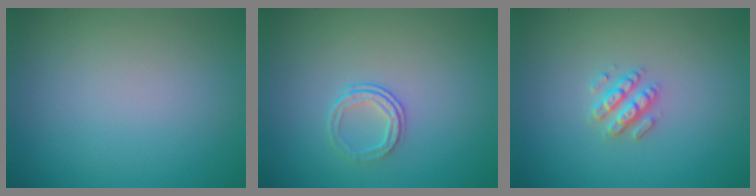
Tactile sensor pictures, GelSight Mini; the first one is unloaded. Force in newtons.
{"total": 1.7, "press": 1.1, "slide": 1.4}
{"total": 2.5, "press": 2.4, "slide": 0.5}